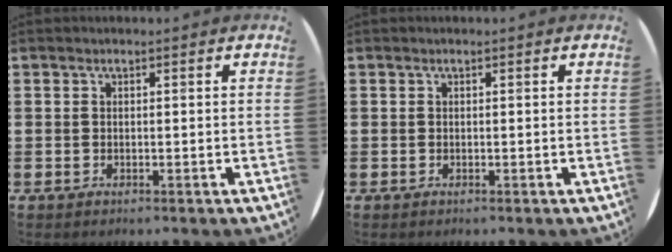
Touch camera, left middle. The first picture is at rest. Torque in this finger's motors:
{"motor_torque": [-0.08, 0.06, 0.00, 0.00]}